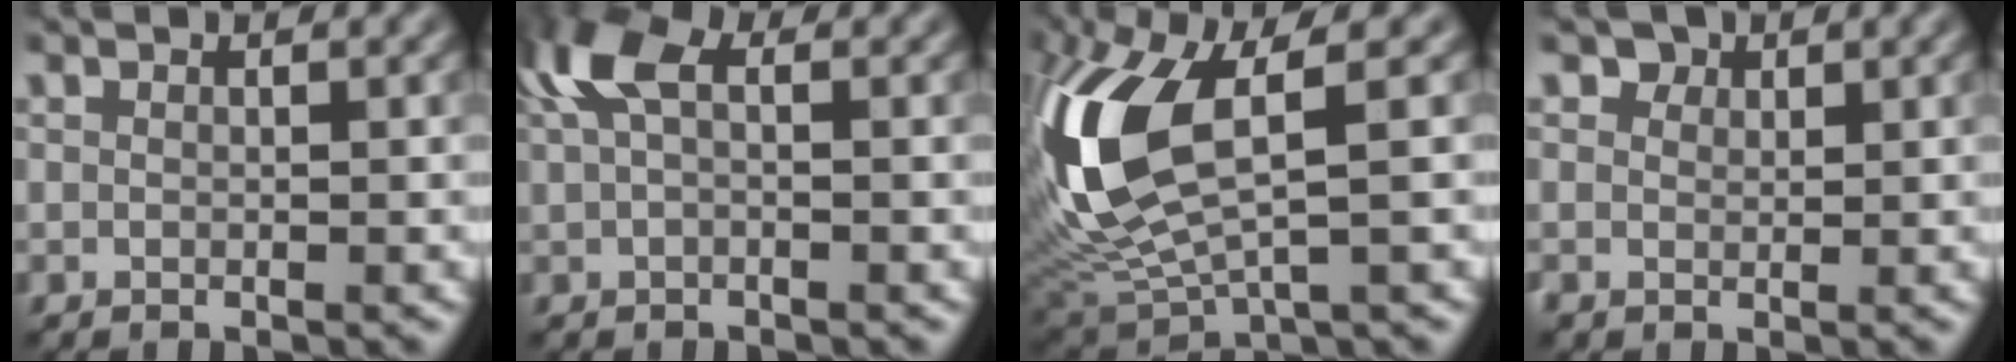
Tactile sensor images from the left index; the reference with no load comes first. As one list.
[{"total": 4.6, "force": [1.7, 2.2, 3.6], "torque": [-0.080, 0.016, 0.023]}, {"total": 10.7, "force": [2.0, 4.4, 9.5], "torque": [-0.231, -0.003, 0.040]}, {"total": 2.2, "force": [1.2, 1.8, 0.7], "torque": [-0.013, -0.003, 0.015]}]